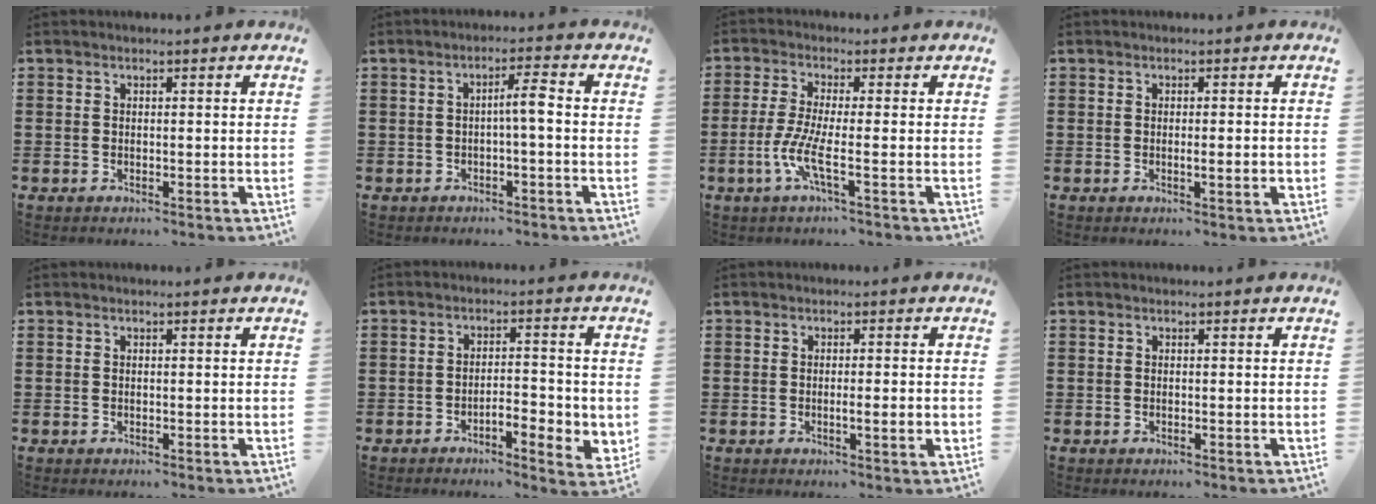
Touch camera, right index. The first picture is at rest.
{"total": 3.4, "force": [-0.4, 0.2, 3.4], "torque": [-0.063, 0.003, -0.012]}
{"total": 5.6, "force": [-1.8, 0.4, 5.3], "torque": [-0.130, -0.020, -0.043]}
{"total": 1.8, "force": [-0.3, 0.1, 1.7], "torque": [-0.028, -0.004, -0.006]}
{"total": 0.0}
{"total": 4.2, "force": [-2.0, 1.4, 3.4], "torque": [-0.056, 0.005, -0.037]}
{"total": 2.4, "force": [-0.5, 0.0, 2.3], "torque": [-0.037, -0.005, -0.011]}
{"total": 0.0}